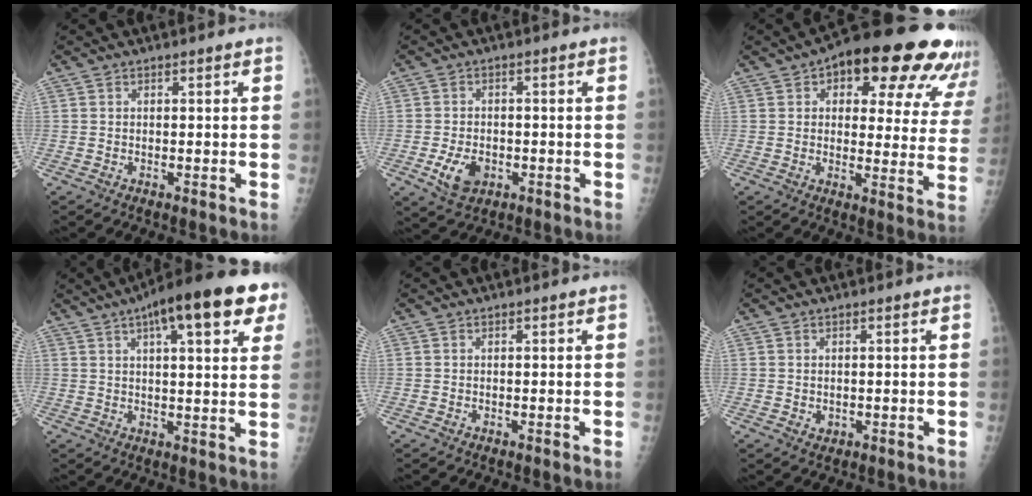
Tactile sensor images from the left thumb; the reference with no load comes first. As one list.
[{"total": 5.7, "force": [-2.0, 3.8, 3.8], "torque": [-0.062, 0.002, -0.027]}, {"total": 23.2, "force": [13.4, 10.1, 16.0], "torque": [-0.170, -0.015, 0.161]}, {"total": 19.0, "force": [9.3, 5.2, 15.7], "torque": [-0.210, 0.007, 0.125]}, {"total": 0.0}, {"total": 1.2, "force": [0.1, 0.9, 0.7], "torque": [-0.006, -0.001, 0.006]}]